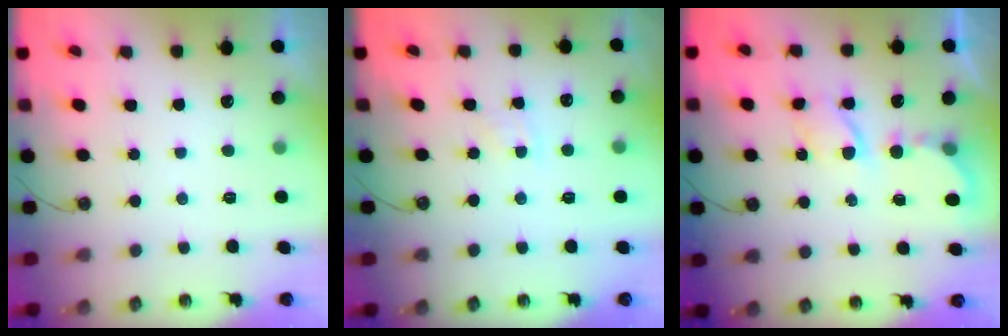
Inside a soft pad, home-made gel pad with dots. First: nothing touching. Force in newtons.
{"total": 4.2, "press": 4.1, "slide": 0.6}
{"total": 6.0, "press": 6.0, "slide": 0.2}